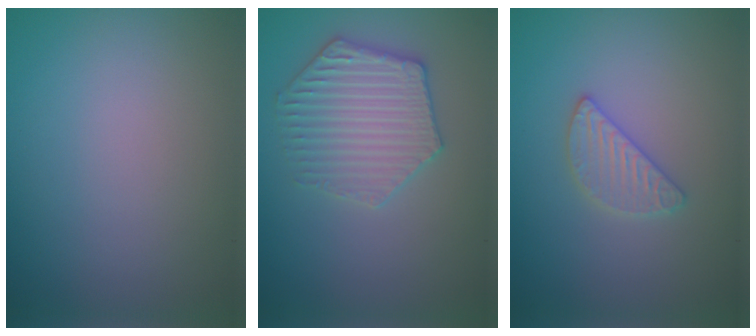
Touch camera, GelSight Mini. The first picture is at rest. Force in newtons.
{"total": 3.9, "press": 3.9, "slide": 0.3}
{"total": 2.4, "press": 2.3, "slide": 0.3}